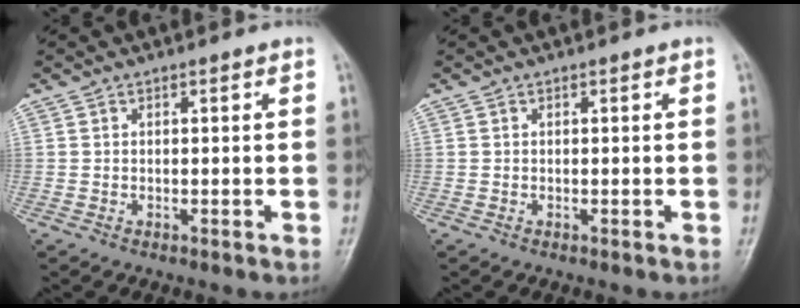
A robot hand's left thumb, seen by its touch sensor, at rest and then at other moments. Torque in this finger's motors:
{"motor_torque": [0.00, 0.00, 0.00, -0.01, 0.00]}